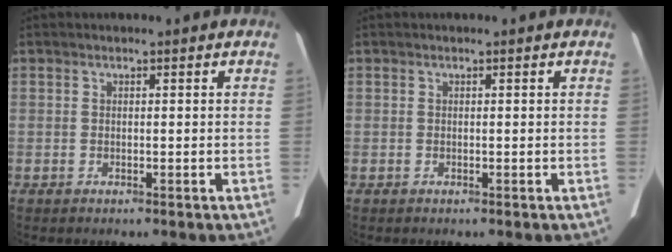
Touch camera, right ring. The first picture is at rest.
{"total": 0.0}